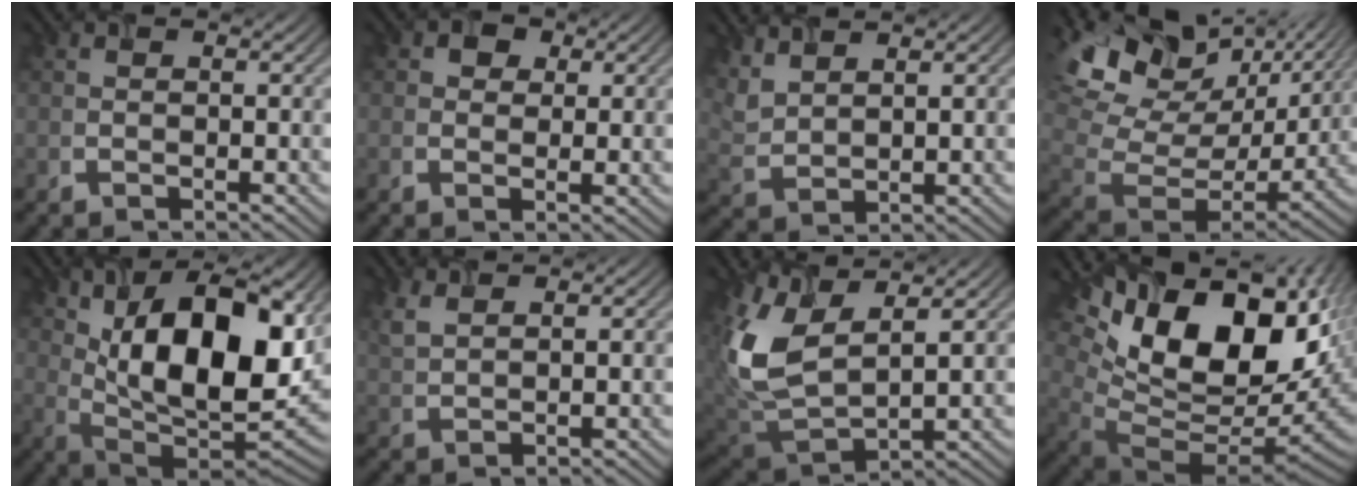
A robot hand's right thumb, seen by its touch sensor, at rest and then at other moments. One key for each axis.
{"total": 1.8, "fx": 0.8, "fy": 1.6, "fz": 0.4, "tx": -0.003, "ty": -0.005, "tz": 0.014}
{"total": 3.9, "fx": 3.5, "fy": 0.9, "fz": 1.5, "tx": -0.057, "ty": 0.002, "tz": 0.086}
{"total": 15.5, "fx": 10.1, "fy": 8.8, "fz": 7.8, "tx": -0.197, "ty": 0.019, "tz": 0.195}
{"total": 18.5, "fx": 5.8, "fy": 9.0, "fz": 15.1, "tx": -0.252, "ty": 0.011, "tz": 0.105}
{"total": 2.6, "fx": 2.1, "fy": 0.7, "fz": 1.4, "tx": -0.043, "ty": 0.005, "tz": 0.054}
{"total": 10.0, "fx": 4.1, "fy": 5.1, "fz": 7.6, "tx": -0.199, "ty": -0.003, "tz": 0.095}
{"total": 18.6, "fx": 5.9, "fy": 11.0, "fz": 13.8, "tx": -0.227, "ty": -0.020, "tz": 0.137}